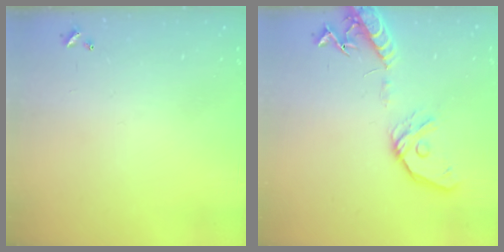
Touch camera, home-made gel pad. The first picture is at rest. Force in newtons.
{"total": 15.4, "press": 15.2, "slide": 2.8}